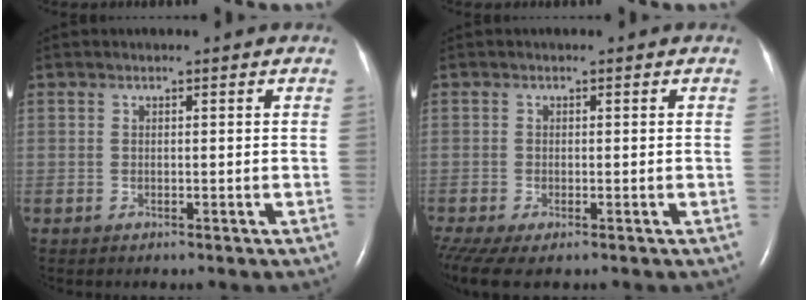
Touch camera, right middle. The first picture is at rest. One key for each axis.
{"total": 5.2, "fx": -3.5, "fy": 1.7, "fz": 3.5, "tx": -0.076, "ty": -0.014, "tz": -0.063}